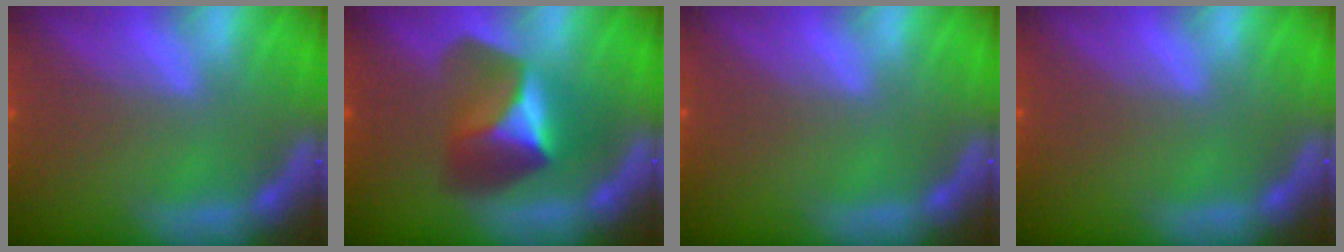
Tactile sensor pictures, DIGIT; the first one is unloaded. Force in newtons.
{"total": 5.9}
{"total": 0.0}
{"total": 0.0}